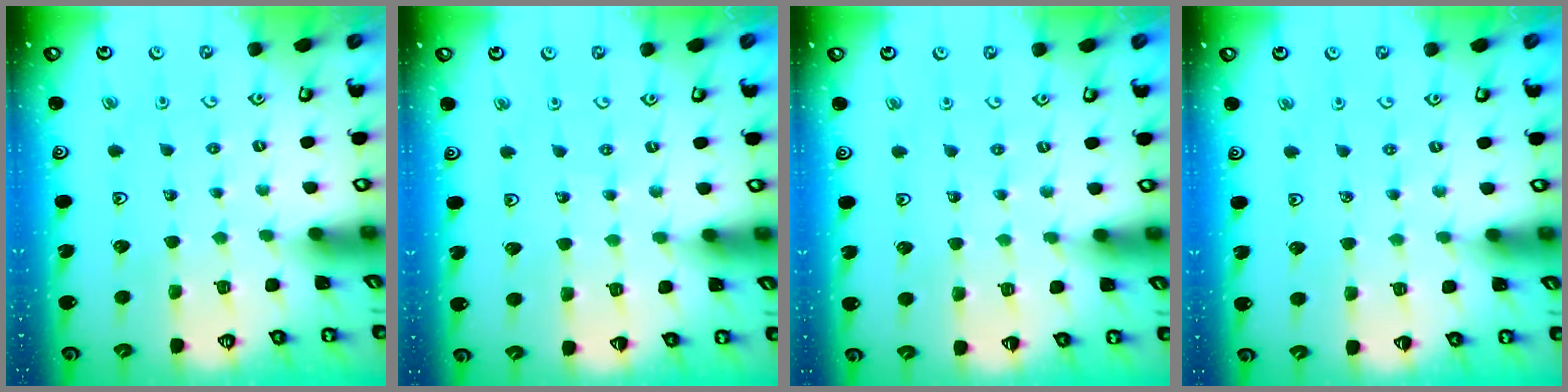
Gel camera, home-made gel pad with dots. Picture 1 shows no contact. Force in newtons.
{"total": 4.2, "press": 4.2, "slide": 0.5}
{"total": 2.8, "press": 2.7, "slide": 0.5}
{"total": 2.0, "press": 2.0, "slide": 0.3}